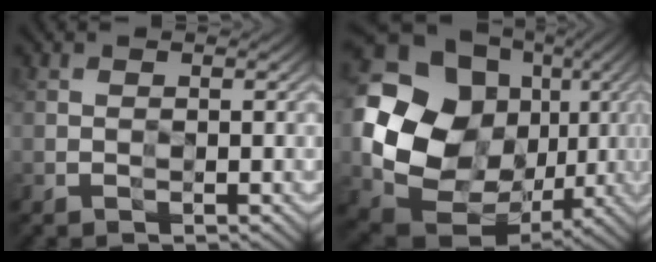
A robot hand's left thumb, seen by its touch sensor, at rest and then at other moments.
{"total": 19.2, "force": [1.5, 16.1, 10.4], "torque": [-0.253, -0.029, 0.055]}